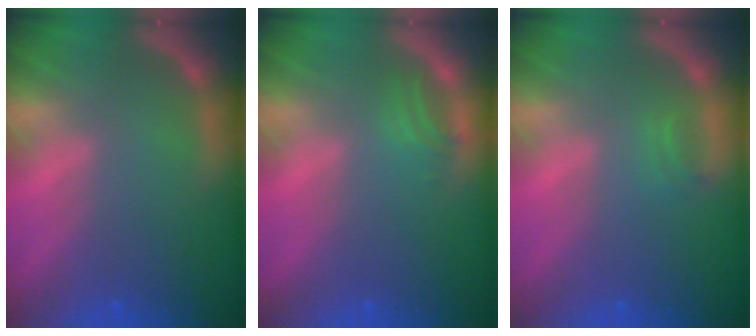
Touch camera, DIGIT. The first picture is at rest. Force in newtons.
{"total": 1.5}
{"total": 0.9}